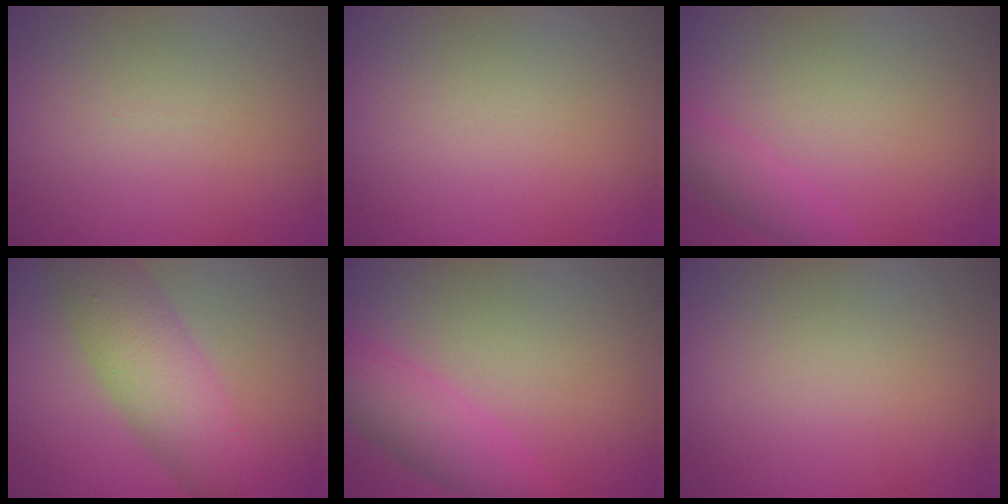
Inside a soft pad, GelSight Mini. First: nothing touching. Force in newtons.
{"total": 0.0}
{"total": 1.9, "press": 1.9, "slide": 0.1}
{"total": 7.3, "press": 7.3, "slide": 0.1}
{"total": 3.9, "press": 3.9, "slide": 0.1}
{"total": 0.0}